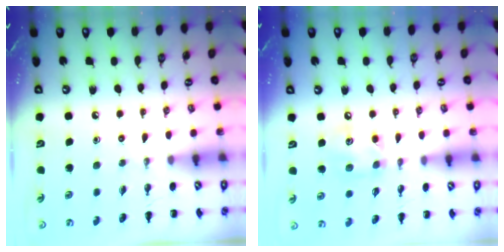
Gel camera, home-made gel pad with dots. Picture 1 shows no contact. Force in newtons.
{"total": 6.7, "press": 6.7, "slide": 0.5}